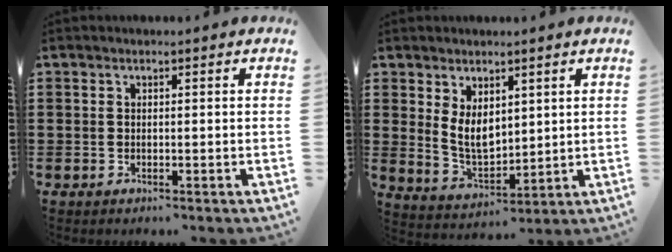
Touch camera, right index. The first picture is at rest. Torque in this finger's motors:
{"motor_torque": [1.19, 0.95, 0.32, 0.12]}